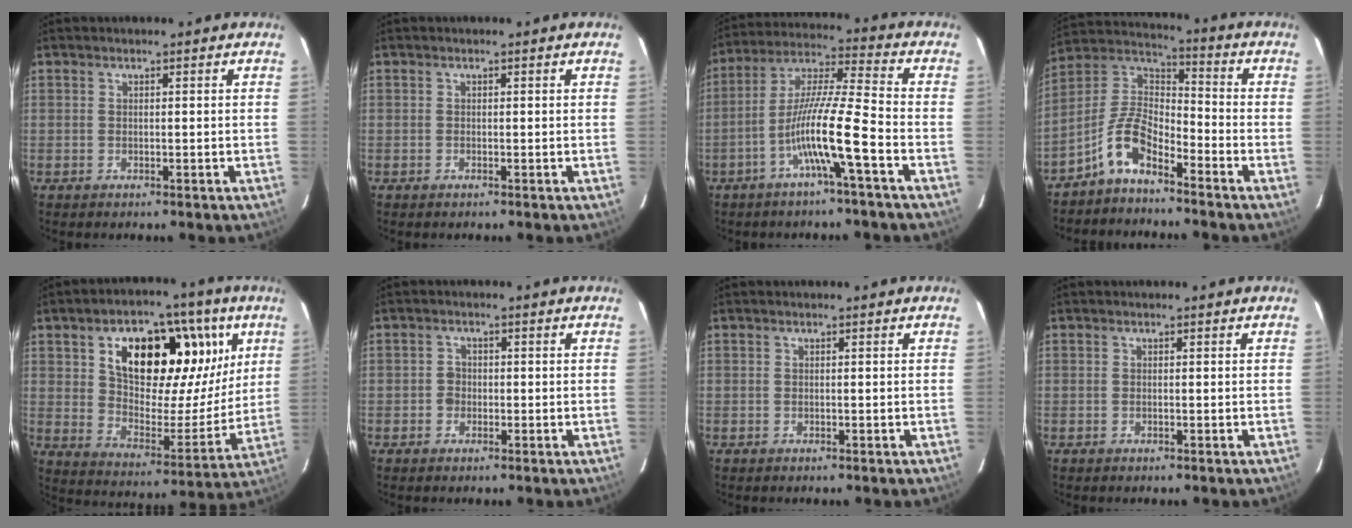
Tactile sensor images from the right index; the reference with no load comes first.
{"total": 0.0}
{"total": 11.6, "force": [-4.8, -0.7, 10.5], "torque": [-0.203, 0.010, -0.091]}
{"total": 8.2, "force": [-5.7, 3.0, 5.1], "torque": [-0.116, 0.032, -0.115]}
{"total": 20.9, "force": [8.1, 10.3, 16.3], "torque": [-0.228, 0.032, 0.132]}
{"total": 1.7, "force": [-0.5, 1.5, 0.6], "torque": [-0.006, 0.006, -0.009]}
{"total": 0.0}
{"total": 0.0}